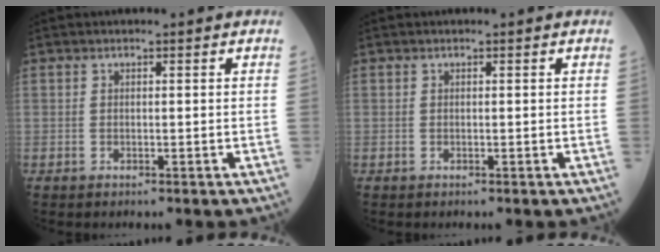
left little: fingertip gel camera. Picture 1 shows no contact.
{"total": 0.0}